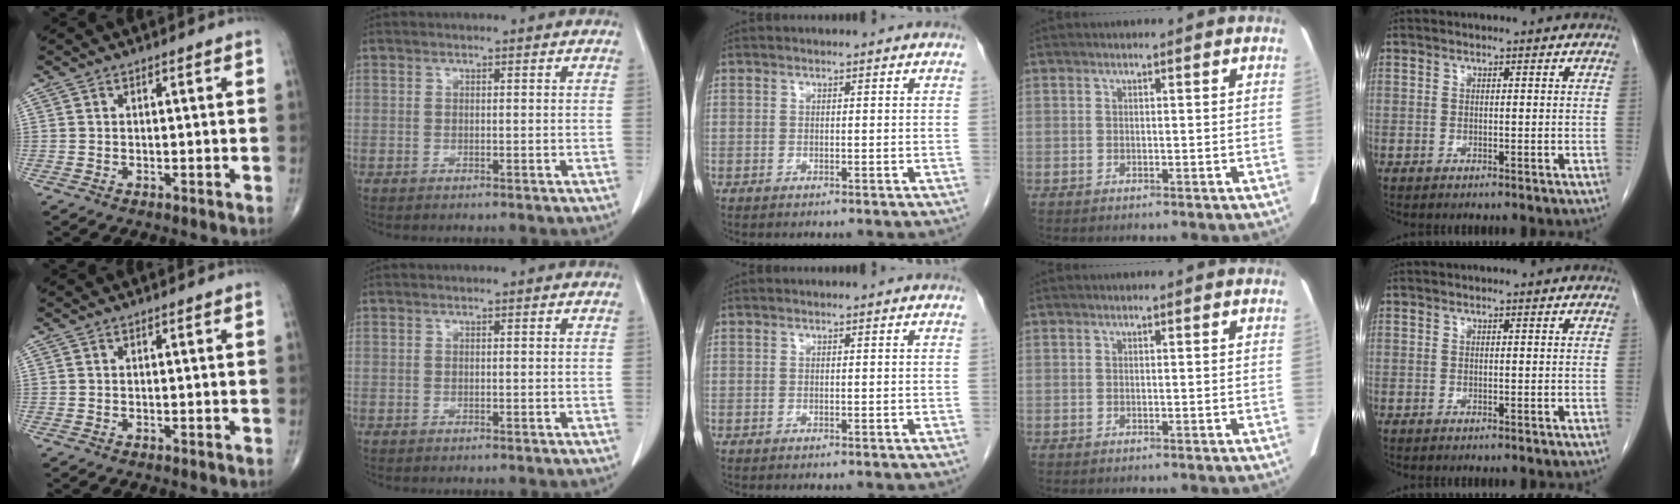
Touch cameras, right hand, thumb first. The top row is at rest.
{}